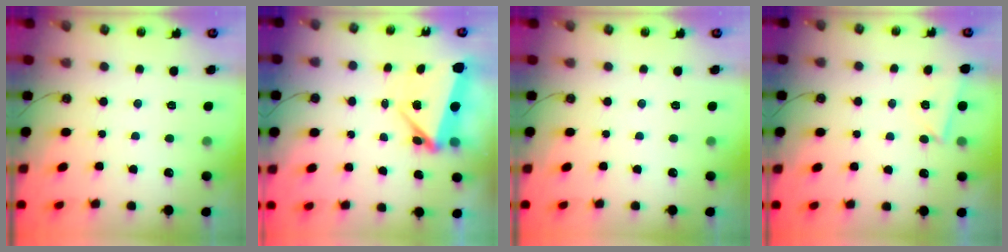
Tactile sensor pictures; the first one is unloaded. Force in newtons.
{"total": 5.9, "press": 5.0, "slide": 3.0}
{"total": 0.0}
{"total": 3.5, "press": 2.6, "slide": 2.3}